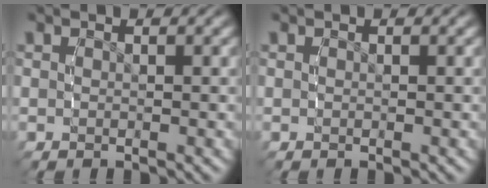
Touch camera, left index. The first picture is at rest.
{"total": 0.0}